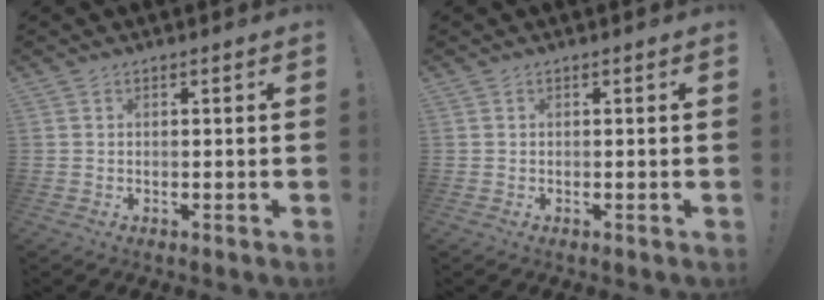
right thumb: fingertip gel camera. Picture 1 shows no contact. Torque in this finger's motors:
{"motor_torque": [0.00, 0.00, 0.00, 0.00, 0.00]}